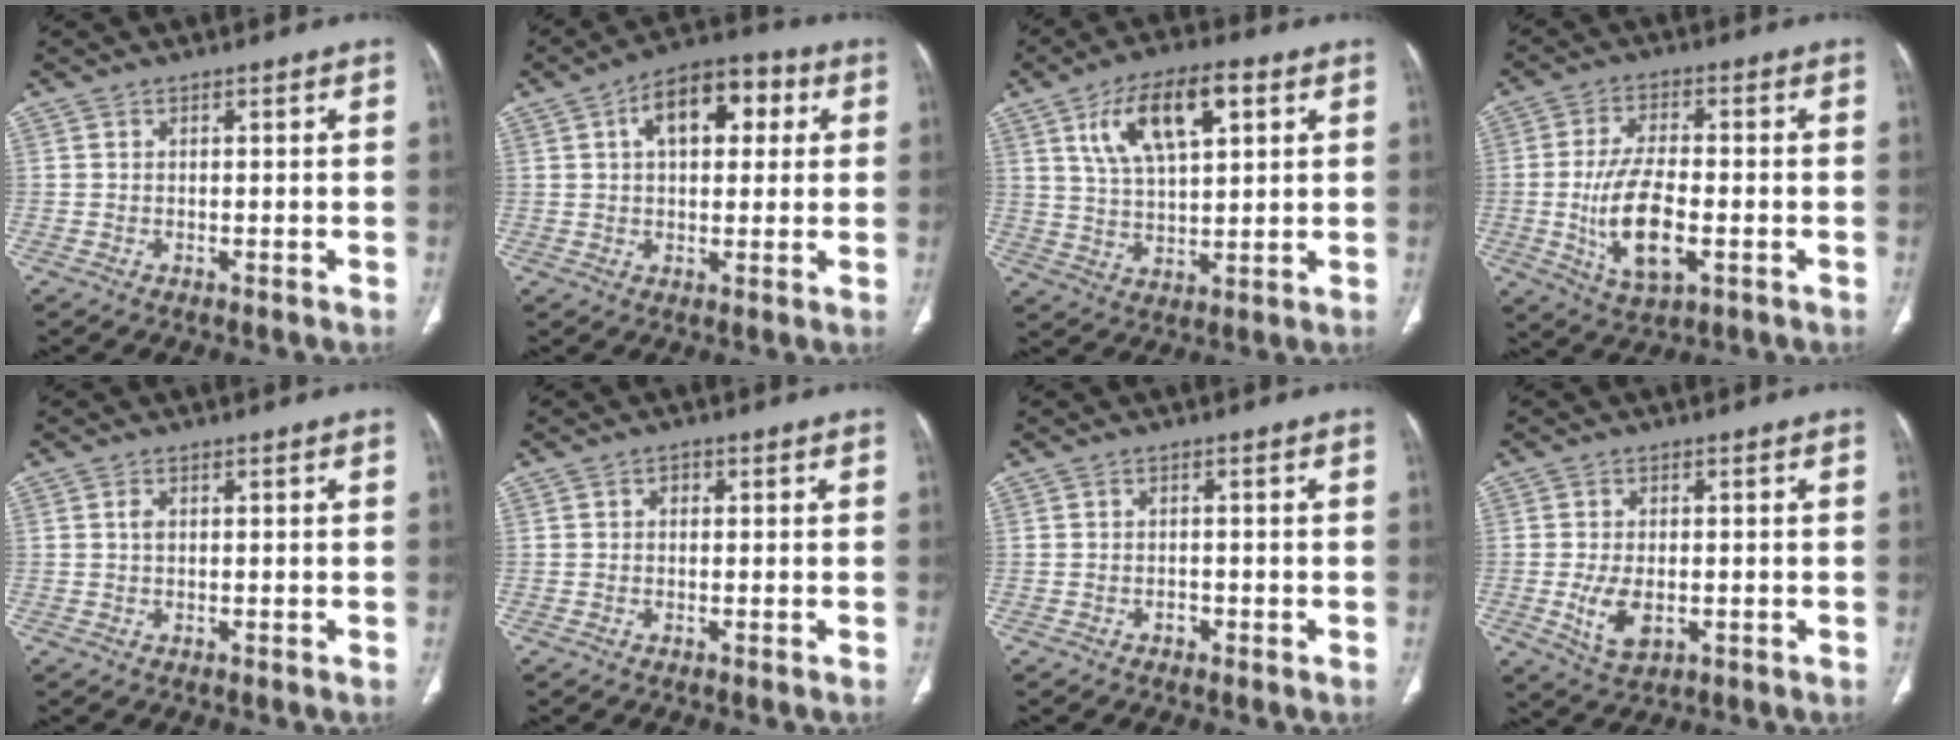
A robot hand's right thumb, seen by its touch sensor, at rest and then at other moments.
{"total": 12.5, "force": [3.7, 7.0, 9.6], "torque": [-0.120, 0.022, 0.051]}
{"total": 13.9, "force": [5.7, 6.1, 11.1], "torque": [-0.178, -0.005, 0.101]}
{"total": 12.0, "force": [-2.4, 5.3, 10.5], "torque": [-0.199, 0.003, -0.040]}
{"total": 1.1, "force": [0.2, 0.7, 0.9], "torque": [-0.017, 0.002, 0.004]}
{"total": 1.1, "force": [0.1, 0.9, 0.6], "torque": [-0.002, 0.004, -0.003]}
{"total": 1.5, "force": [-0.7, 1.1, 0.7], "torque": [-0.006, 0.007, -0.013]}
{"total": 6.2, "force": [-1.2, 3.5, 5.0], "torque": [-0.096, -0.007, -0.014]}